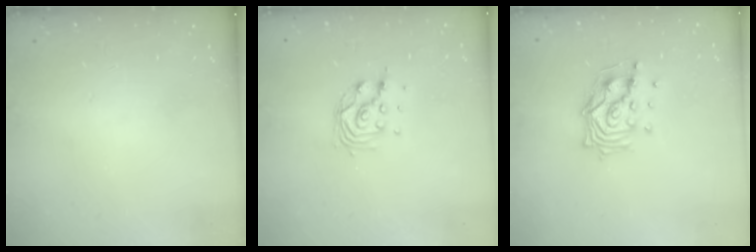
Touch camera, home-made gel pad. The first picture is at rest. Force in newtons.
{"total": 9.3, "press": 9.2, "slide": 1.3}
{"total": 12.0, "press": 12.0, "slide": 0.9}